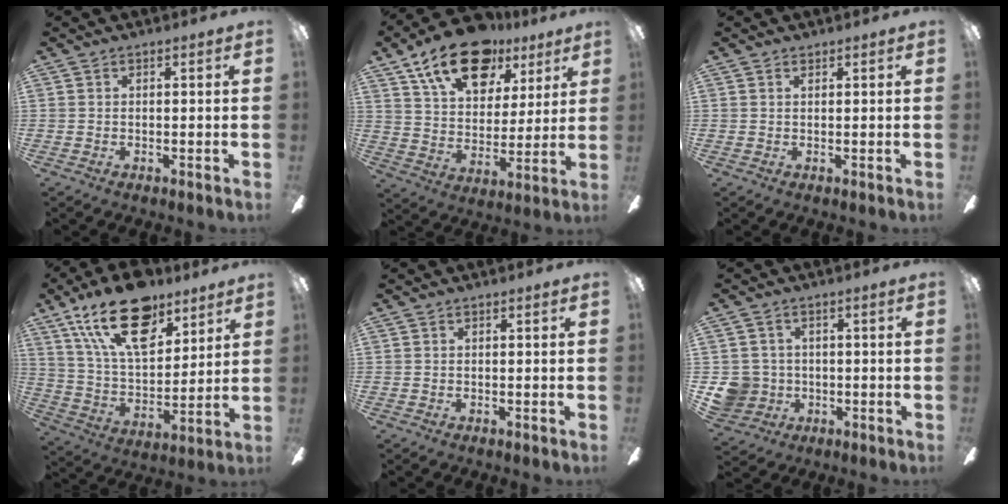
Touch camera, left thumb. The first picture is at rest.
{"total": 19.3, "force": [12.5, 10.4, 10.5], "torque": [-0.168, -0.061, 0.217]}
{"total": 0.5, "force": [0.4, 0.3, 0.2], "torque": [-0.005, 0.000, 0.008]}
{"total": 22.5, "force": [13.3, 11.4, 14.1], "torque": [-0.261, -0.057, 0.233]}
{"total": 0.0}
{"total": 7.0, "force": [-0.7, 6.7, 1.6], "torque": [-0.054, 0.006, -0.010]}